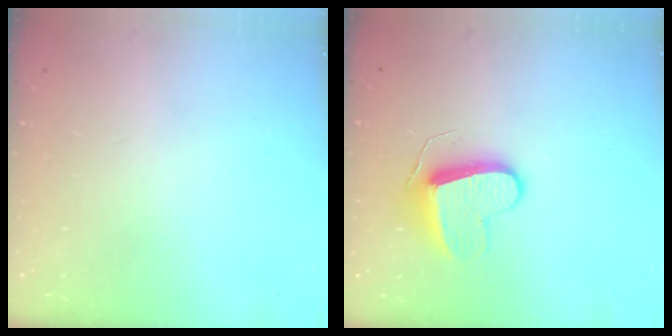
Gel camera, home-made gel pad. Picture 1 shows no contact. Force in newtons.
{"total": 9.9, "press": 9.8, "slide": 0.8}